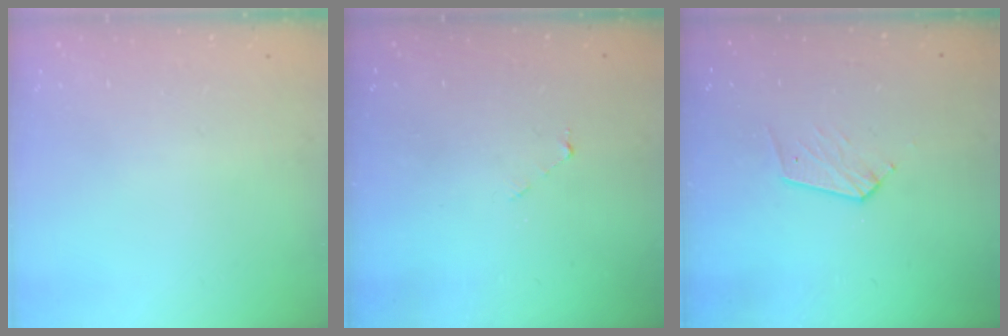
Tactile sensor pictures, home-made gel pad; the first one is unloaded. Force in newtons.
{"total": 2.1, "press": 2.1, "slide": 0.2}
{"total": 6.9, "press": 6.9, "slide": 0.7}